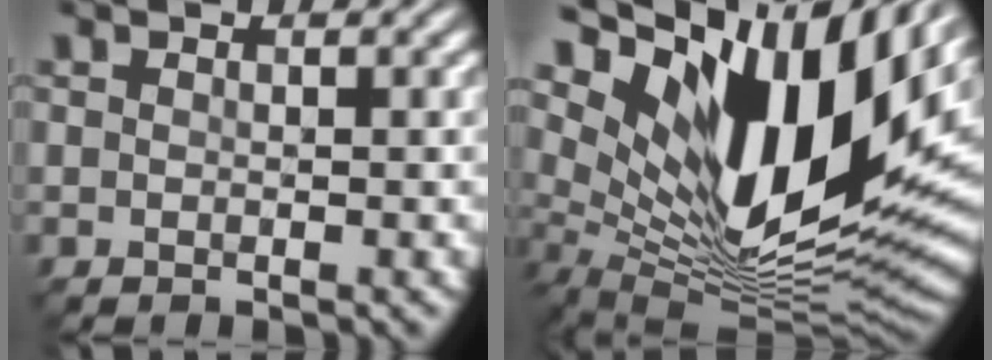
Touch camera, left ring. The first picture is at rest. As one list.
[{"total": 15.9, "force": [7.0, 6.5, 12.7], "torque": [-0.217, 0.007, 0.123]}]